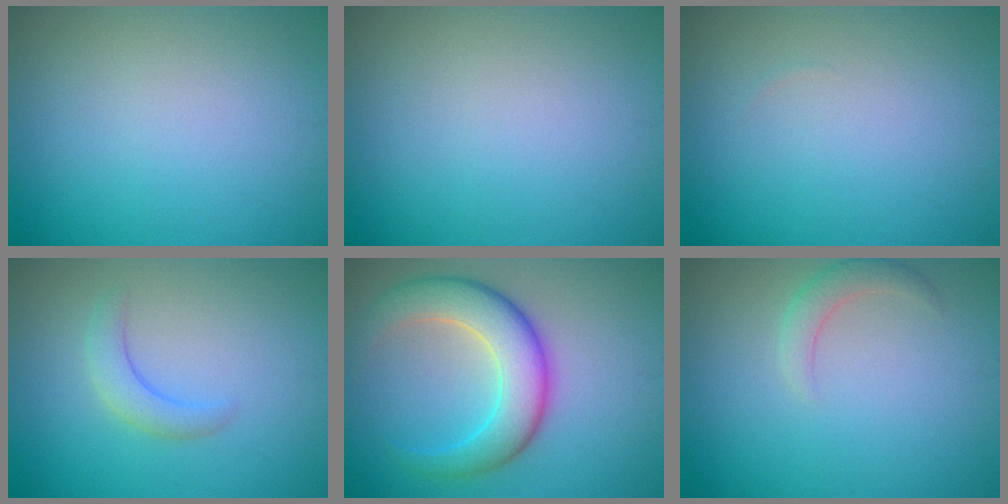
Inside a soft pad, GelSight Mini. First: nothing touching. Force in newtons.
{"total": 0.0}
{"total": 0.0}
{"total": 2.1, "press": 2.1, "slide": 0.3}
{"total": 6.7, "press": 6.7, "slide": 0.1}
{"total": 1.7, "press": 1.7, "slide": 0.3}